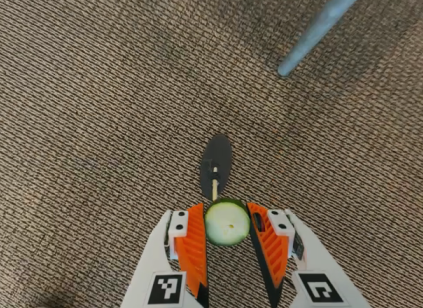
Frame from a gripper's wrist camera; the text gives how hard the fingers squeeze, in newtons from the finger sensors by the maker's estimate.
{"total": 7.3, "left": 7.3, "right": 7.2}